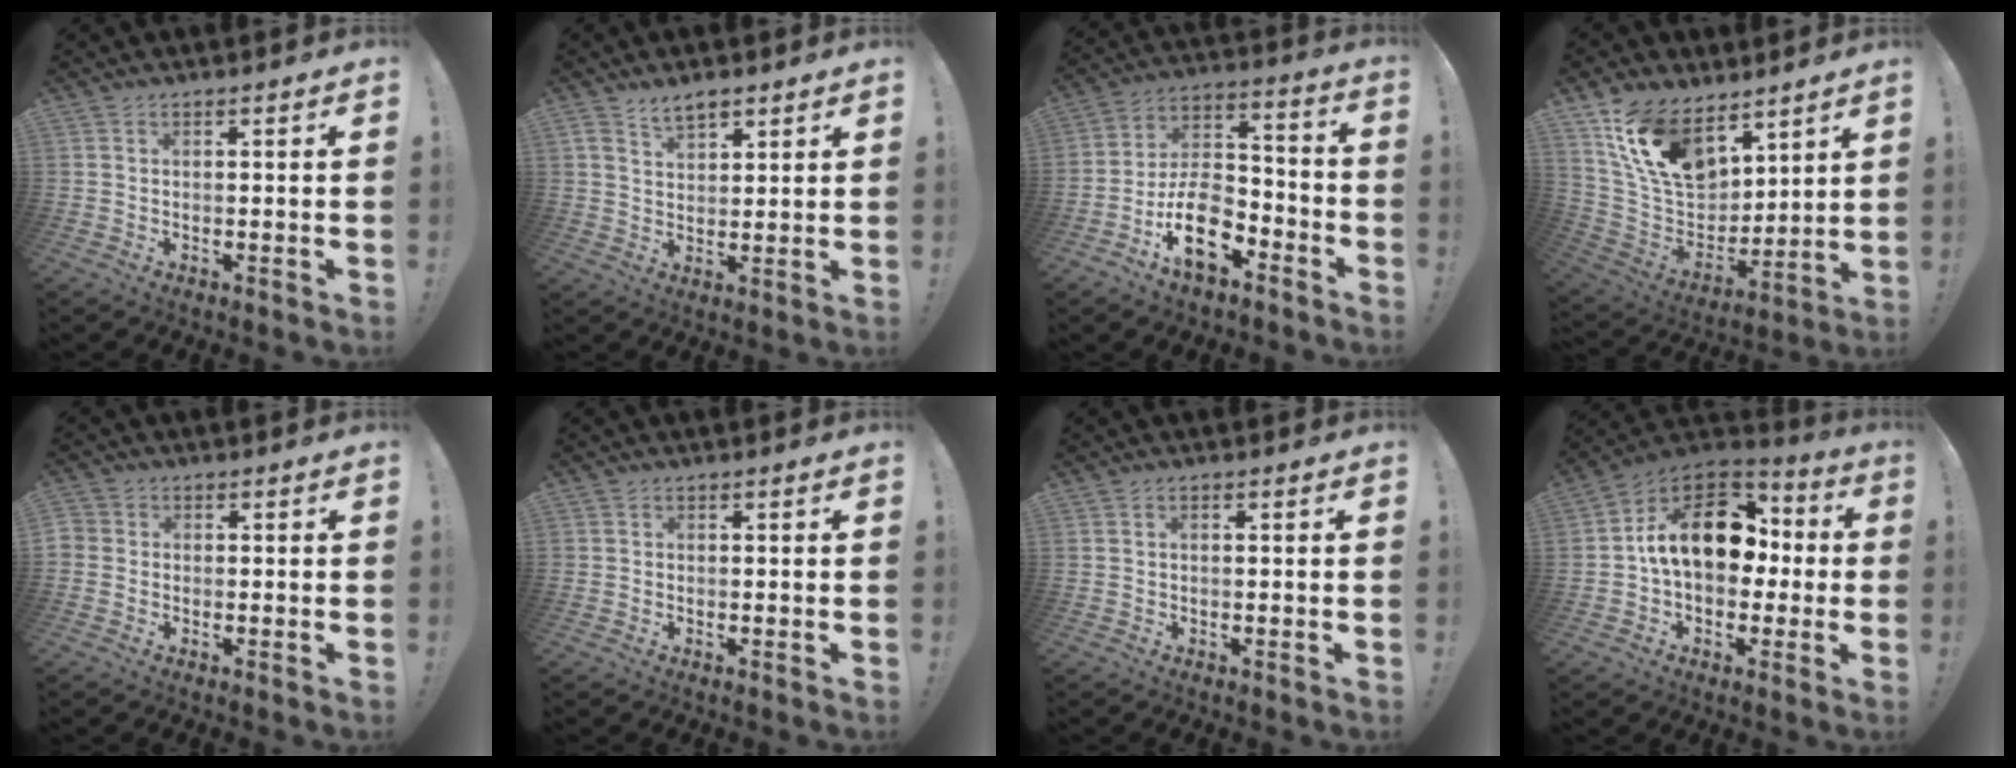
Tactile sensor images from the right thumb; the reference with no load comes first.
{"total": 5.6, "force": [4.0, 2.9, 2.5], "torque": [-0.039, -0.018, 0.074]}
{"total": 16.9, "force": [-8.3, 11.9, 8.8], "torque": [-0.128, 0.052, -0.130]}
{"total": 17.6, "force": [10.6, 10.3, 9.6], "torque": [-0.172, -0.061, 0.203]}
{"total": 2.6, "force": [-0.9, 2.2, 1.0], "torque": [-0.024, 0.006, -0.019]}
{"total": 1.2, "force": [-0.2, 1.2, 0.1], "torque": [-0.002, 0.003, -0.004]}
{"total": 0.7, "force": [-0.4, 0.4, 0.4], "torque": [-0.007, 0.002, -0.007]}
{"total": 19.0, "force": [3.2, 12.9, 13.6], "torque": [-0.208, 0.009, 0.063]}